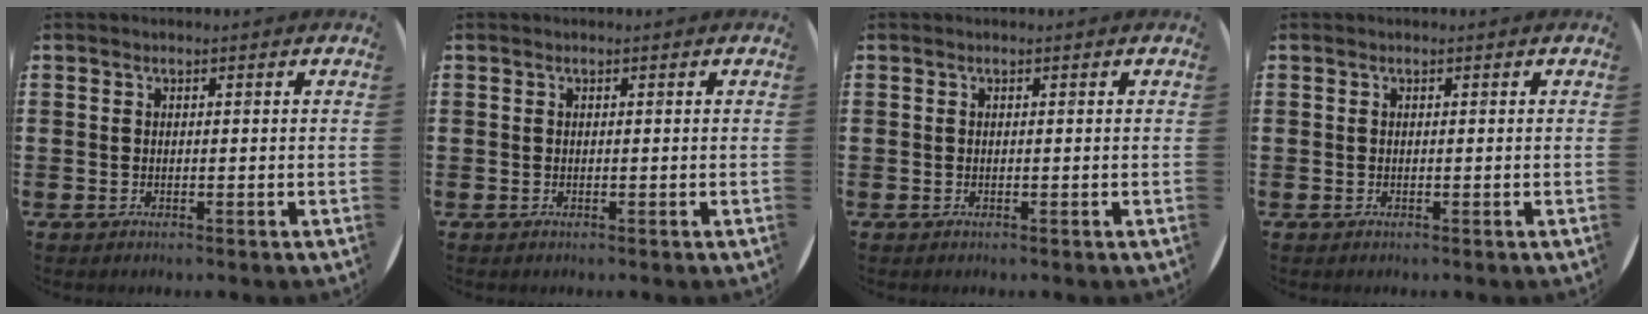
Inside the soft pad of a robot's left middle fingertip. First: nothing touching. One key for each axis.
{"total": 0.0}
{"total": 0.0}
{"total": 0.0}